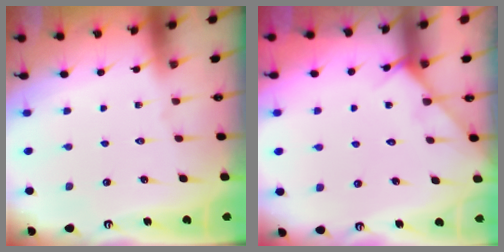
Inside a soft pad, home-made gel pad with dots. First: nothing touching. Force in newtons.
{"total": 4.8, "press": 4.8, "slide": 0.5}